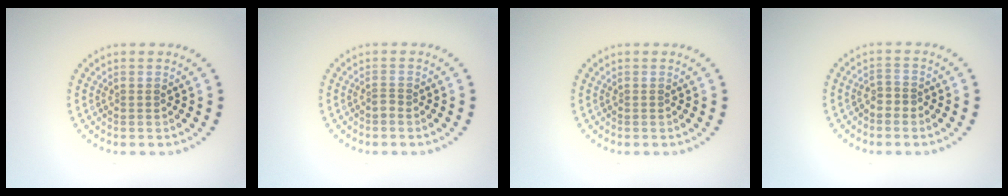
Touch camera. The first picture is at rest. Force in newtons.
{"total": 0.8, "press": 0.5, "slide": 0.6}
{"total": 0.0}
{"total": 1.5, "press": 1.3, "slide": 0.8}